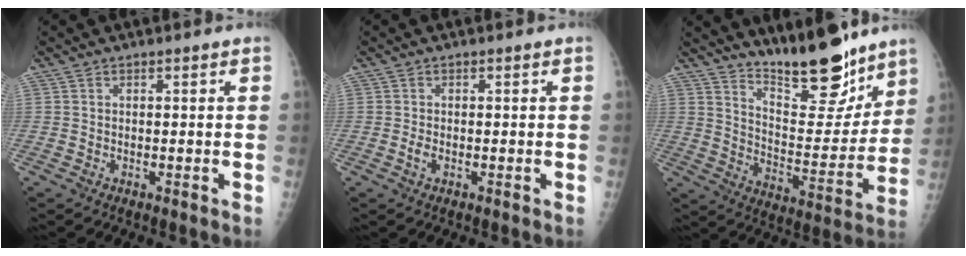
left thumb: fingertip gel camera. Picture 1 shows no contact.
{"total": 1.4, "force": [-0.4, 0.8, 1.0], "torque": [-0.022, -0.002, -0.008]}
{"total": 17.2, "force": [13.9, 4.8, 8.9], "torque": [-0.089, -0.110, 0.228]}